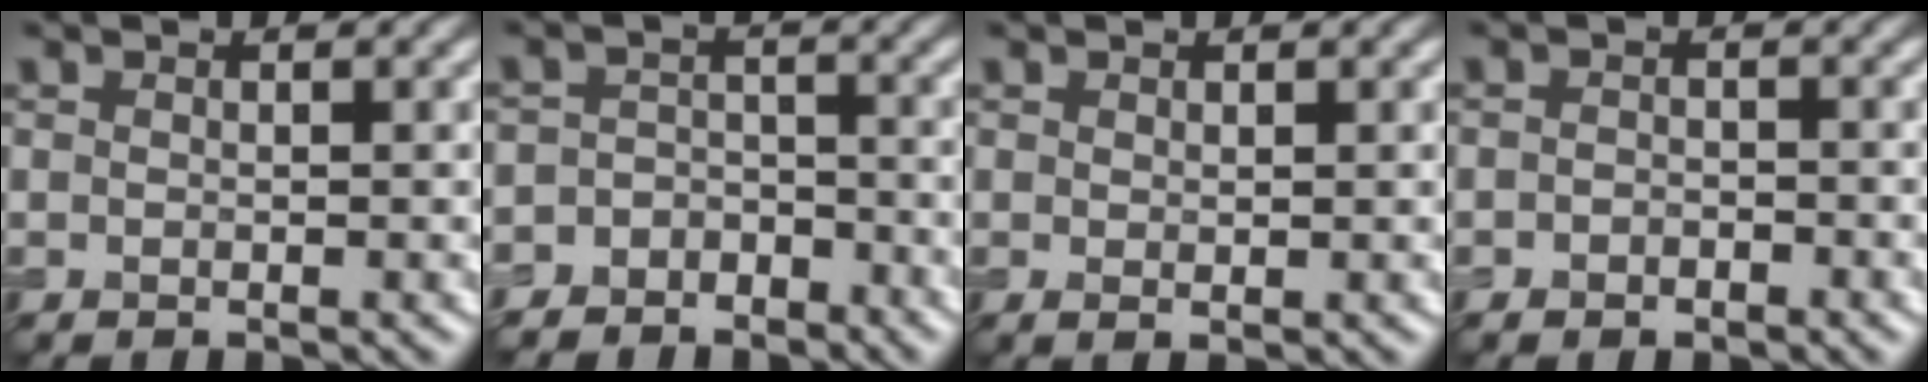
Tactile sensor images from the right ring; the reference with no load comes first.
{"total": 5.1, "force": [-4.1, 3.0, -0.2], "torque": [0.036, 0.002, -0.070]}
{"total": 0.6, "force": [0.2, 0.2, 0.5], "torque": [-0.007, -0.001, 0.004]}
{"total": 1.1, "force": [-0.7, 0.7, 0.5], "torque": [-0.008, 0.000, -0.013]}